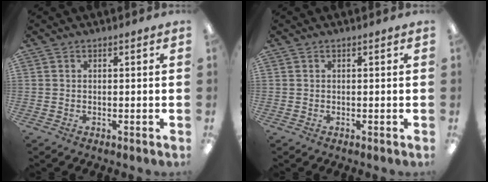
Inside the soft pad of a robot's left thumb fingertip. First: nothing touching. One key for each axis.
{"total": 0.0}